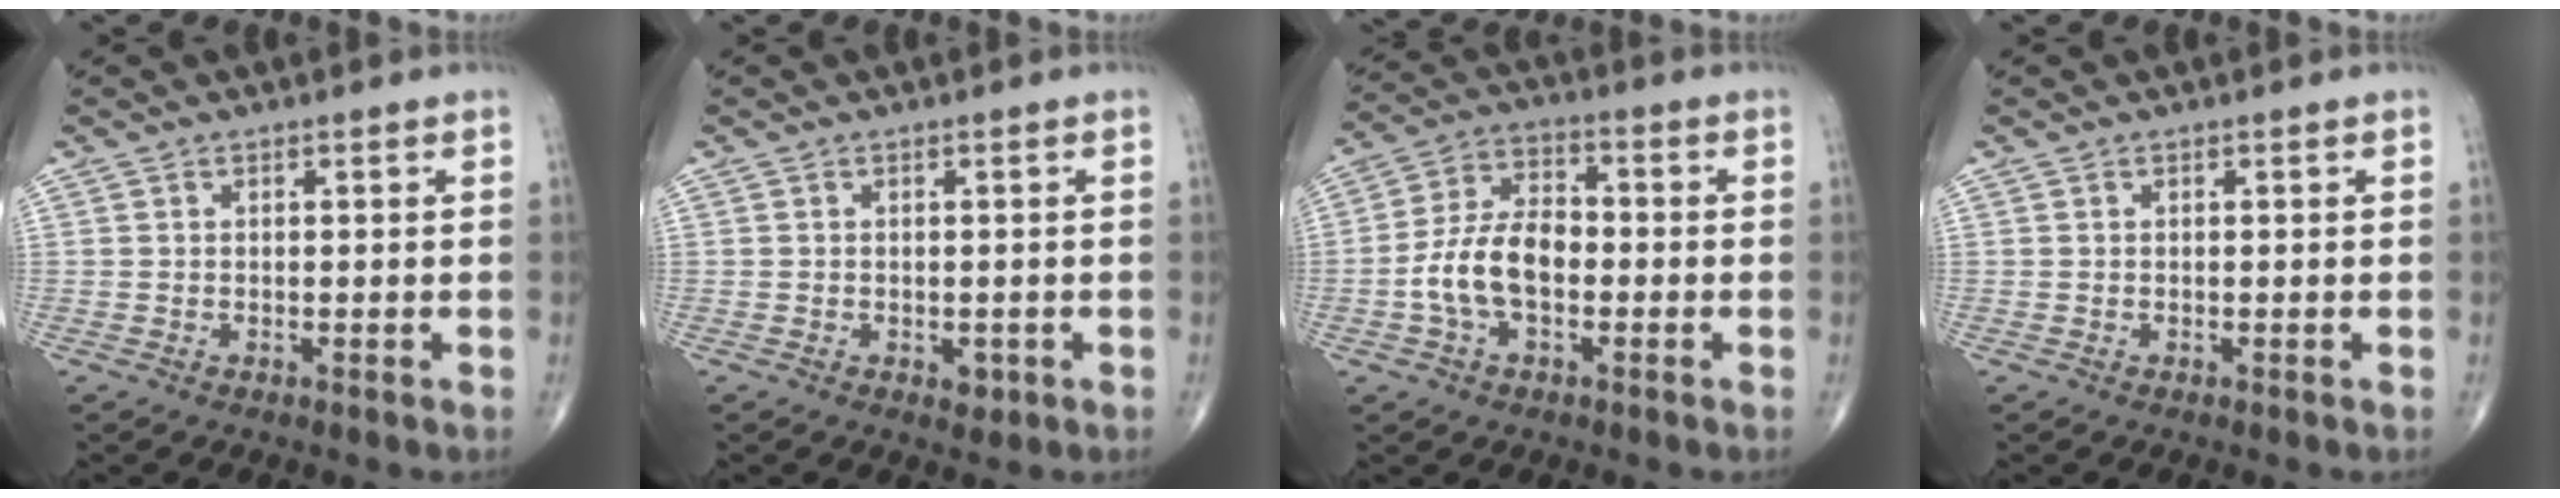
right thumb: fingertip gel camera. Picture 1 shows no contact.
{"total": 1.6, "force": [-0.6, 1.1, 1.1], "torque": [-0.005, -0.001, -0.005]}
{"total": 10.8, "force": [-2.2, 6.2, 8.5], "torque": [-0.157, 0.032, -0.049]}
{"total": 0.0}